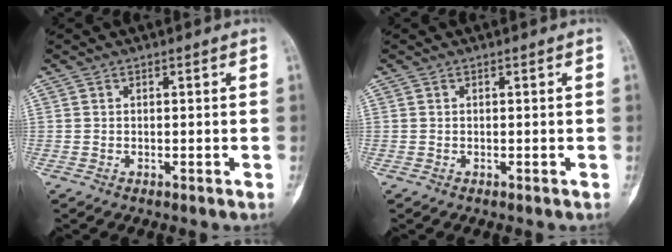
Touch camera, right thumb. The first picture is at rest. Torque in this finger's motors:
{"motor_torque": [0.18, 0.04, 0.10, -0.09, 0.03]}